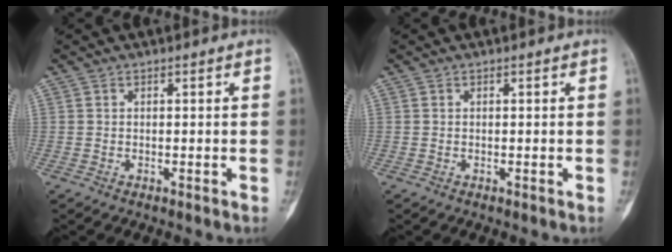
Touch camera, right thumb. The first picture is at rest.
{"total": 0.0}